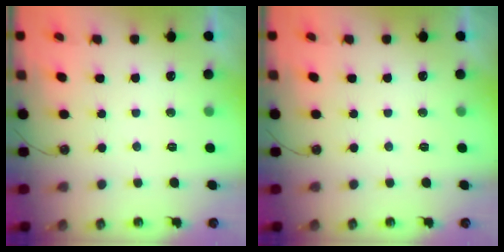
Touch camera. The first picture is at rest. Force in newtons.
{"total": 0.0}